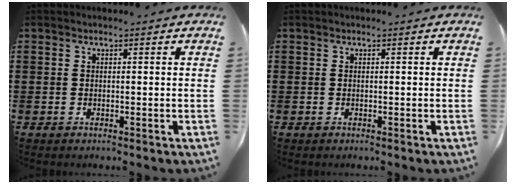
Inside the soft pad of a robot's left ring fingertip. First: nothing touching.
{"total": 0.0}